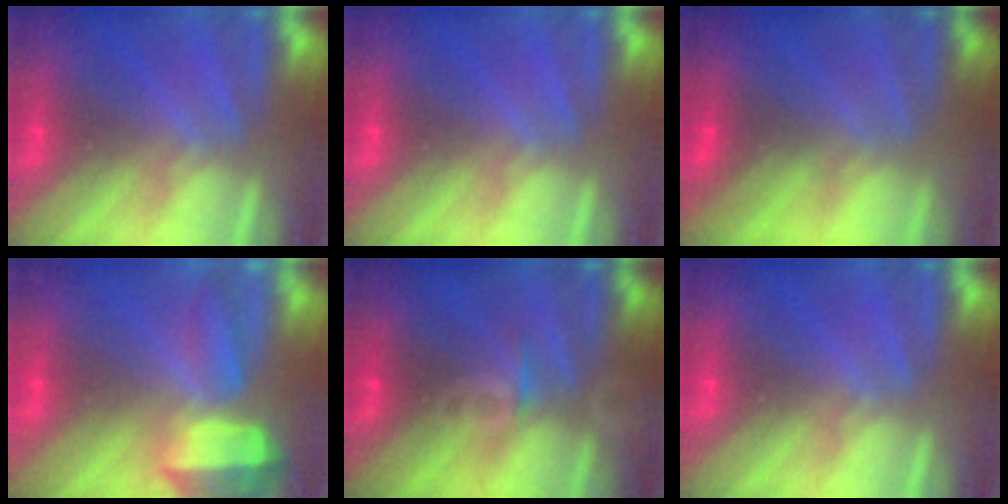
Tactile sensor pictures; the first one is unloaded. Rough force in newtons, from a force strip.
{"total": 0.0}
{"total": 4.6}
{"total": 5.5}
{"total": 3.4}
{"total": 0.0}